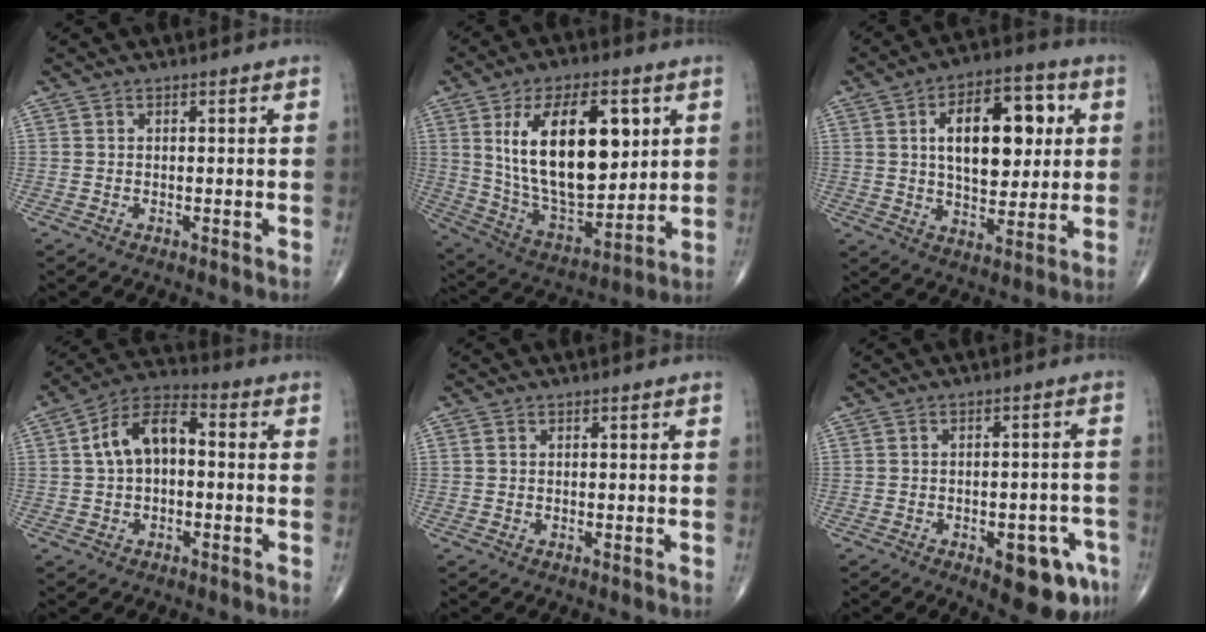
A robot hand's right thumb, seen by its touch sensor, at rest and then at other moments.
{"total": 22.9, "force": [6.0, 11.4, 18.9], "torque": [-0.295, -0.031, 0.113]}
{"total": 17.3, "force": [3.9, 9.3, 14.1], "torque": [-0.177, 0.001, 0.061]}
{"total": 10.2, "force": [0.7, 6.0, 8.3], "torque": [-0.144, 0.035, 0.001]}
{"total": 0.5, "force": [0.2, 0.4, 0.3], "torque": [-0.007, 0.003, 0.004]}
{"total": 10.3, "force": [-5.0, 4.1, 8.0], "torque": [-0.074, 0.022, -0.055]}